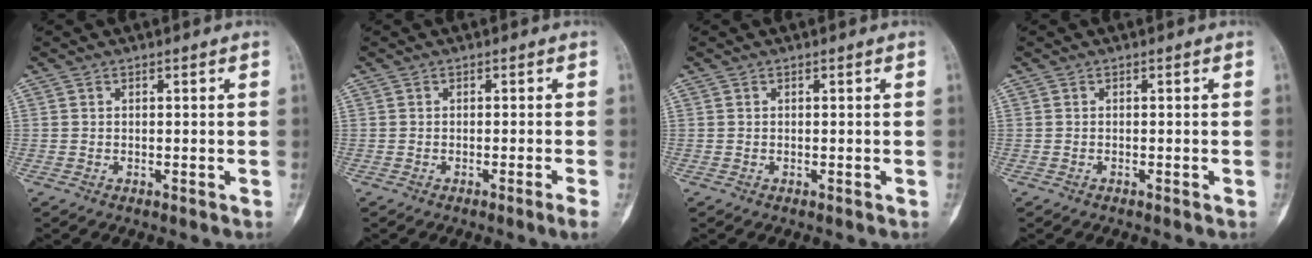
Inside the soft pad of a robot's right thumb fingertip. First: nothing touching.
{"total": 1.9, "force": [-1.0, -0.6, 1.5], "torque": [-0.032, -0.002, -0.016]}
{"total": 0.0}
{"total": 0.0}